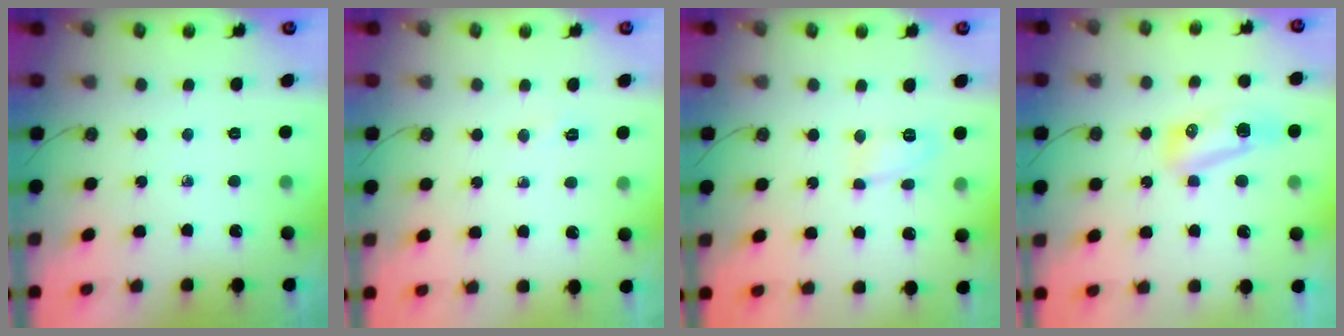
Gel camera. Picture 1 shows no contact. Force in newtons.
{"total": 4.2, "press": 3.9, "slide": 1.5}
{"total": 5.7, "press": 5.6, "slide": 0.7}
{"total": 8.3, "press": 8.1, "slide": 1.5}